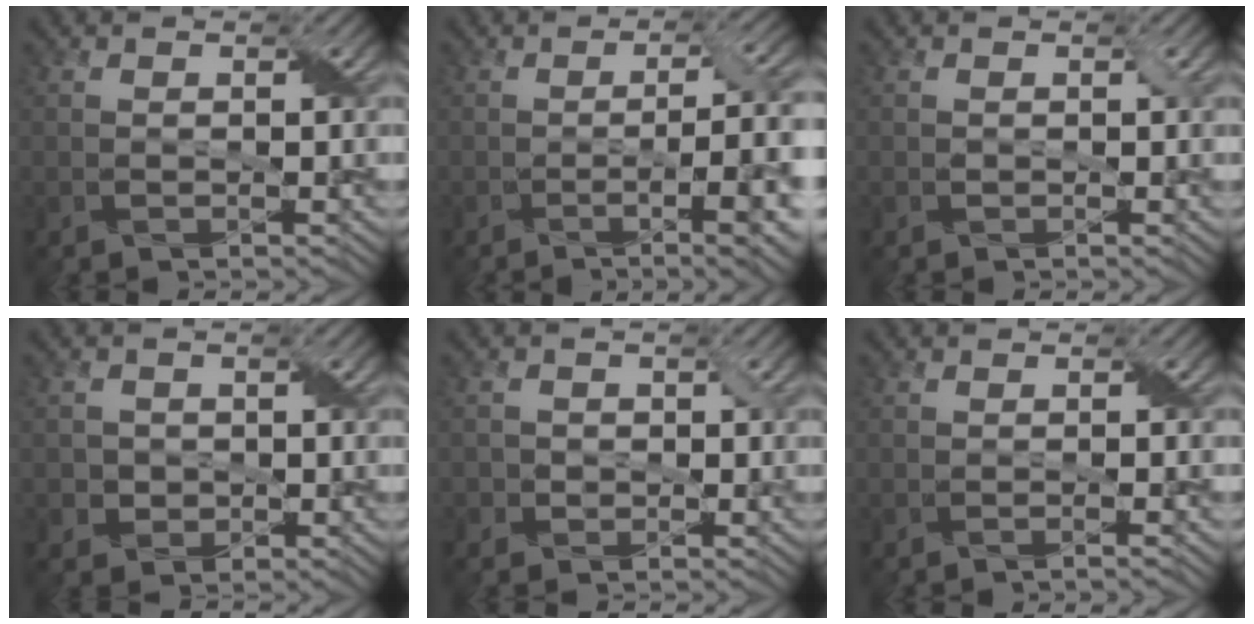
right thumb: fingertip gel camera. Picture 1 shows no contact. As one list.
[{"total": 10.3, "force": [-2.9, 2.6, 9.5], "torque": [-0.128, -0.003, -0.043]}, {"total": 0.8, "force": [-0.1, 0.6, 0.6], "torque": [-0.010, -0.001, -0.001]}, {"total": 2.2, "force": [-0.2, 2.1, 0.4], "torque": [-0.011, -0.004, -0.005]}, {"total": 2.1, "force": [-0.4, 2.1, 0.4], "torque": [-0.009, 0.003, -0.010]}, {"total": 0.8, "force": [-0.4, 0.0, 0.7], "torque": [-0.013, 0.000, -0.008]}]